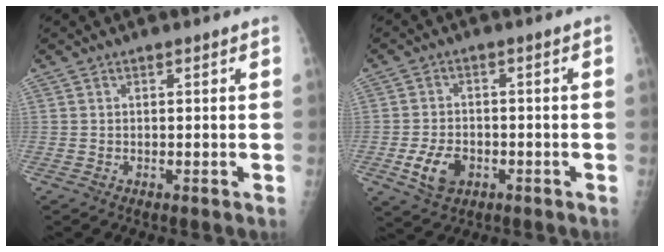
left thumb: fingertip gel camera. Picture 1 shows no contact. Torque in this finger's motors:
{"motor_torque": [-0.10, 0.00, 0.50, 0.39, 0.01]}